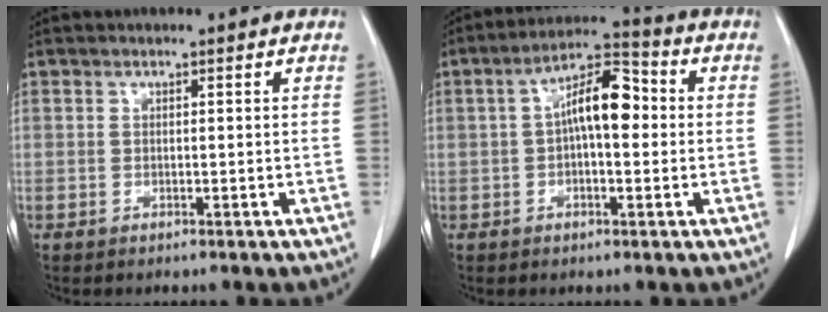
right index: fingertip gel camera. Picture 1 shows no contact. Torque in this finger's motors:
{"motor_torque": [1.30, -0.01, 0.63, 0.17]}